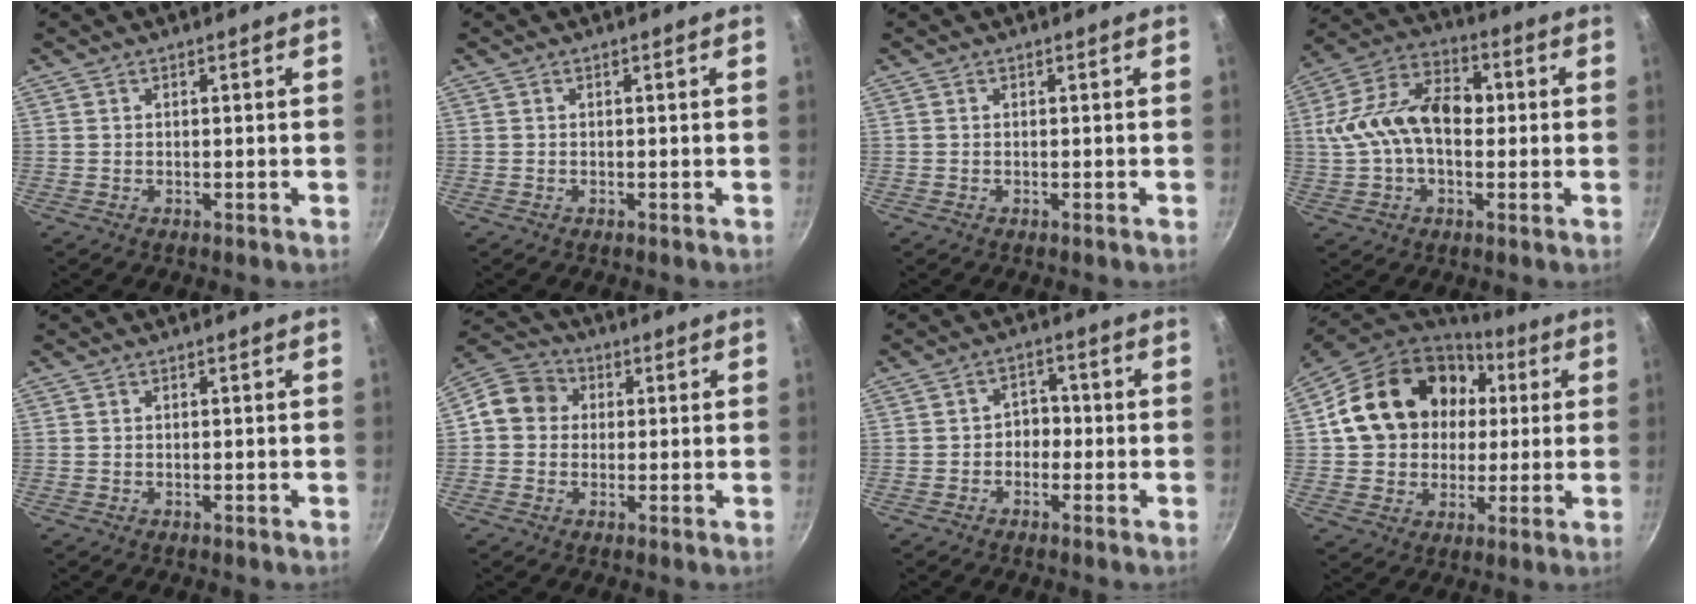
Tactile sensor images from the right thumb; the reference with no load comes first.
{"total": 0.0}
{"total": 0.0}
{"total": 15.8, "force": [0.5, 10.3, 11.9], "torque": [-0.187, 0.036, -0.010]}
{"total": 0.0}
{"total": 8.3, "force": [0.9, 7.5, 3.5], "torque": [-0.031, 0.019, -0.005]}
{"total": 3.4, "force": [-1.1, 2.8, 1.7], "torque": [0.009, 0.019, -0.025]}
{"total": 21.2, "force": [4.6, 17.1, 11.7], "torque": [-0.186, 0.031, 0.083]}